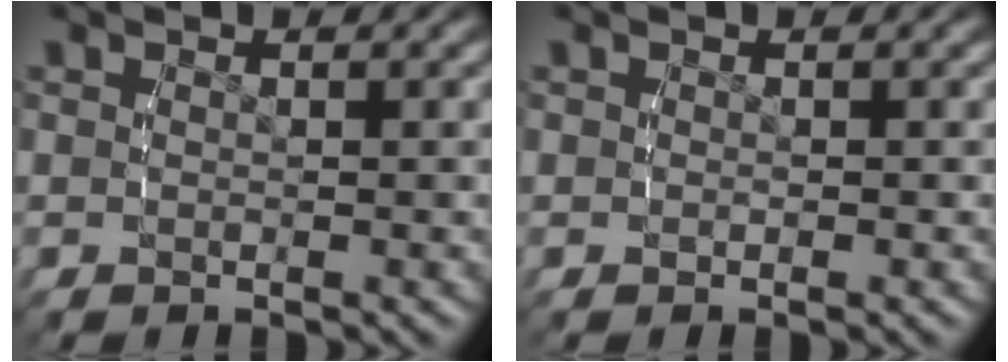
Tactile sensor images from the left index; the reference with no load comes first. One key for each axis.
{"total": 0.0}